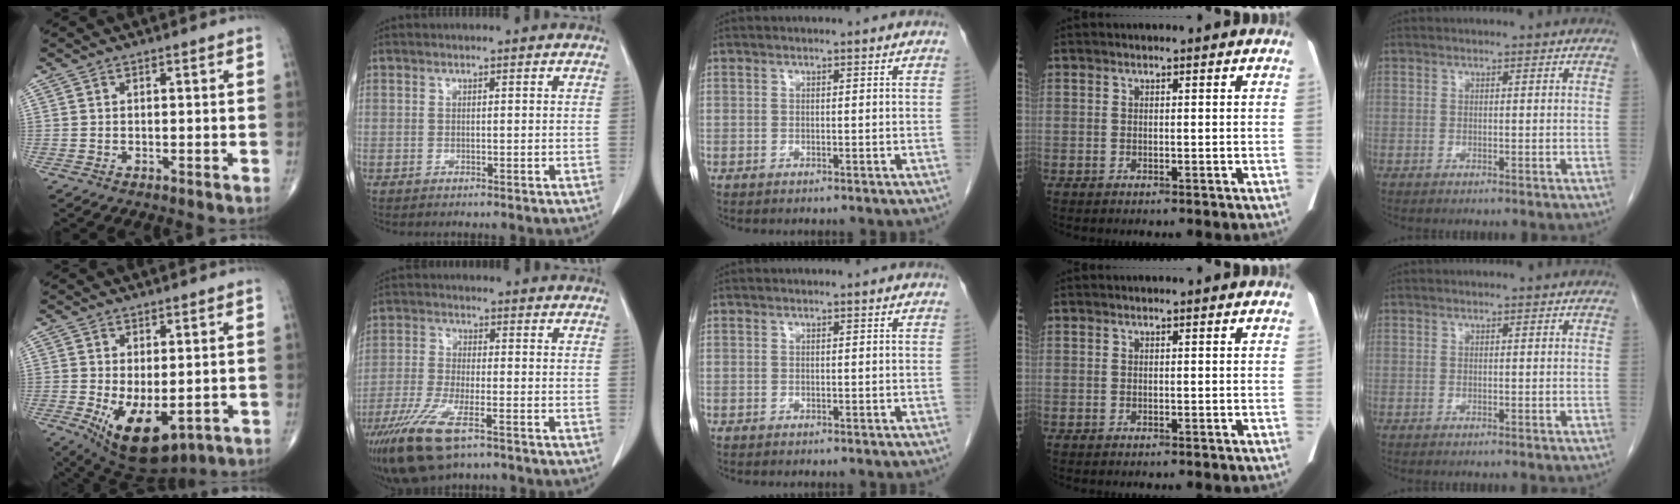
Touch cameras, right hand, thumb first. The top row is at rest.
{"thumb": {"total": 11.4, "force": [-3.2, 5.6, 9.3], "torque": [-0.146, -0.017, -0.031]}, "index": {"total": 11.3, "force": [-7.1, 2.7, 8.3], "torque": [-0.165, -0.026, -0.127]}}